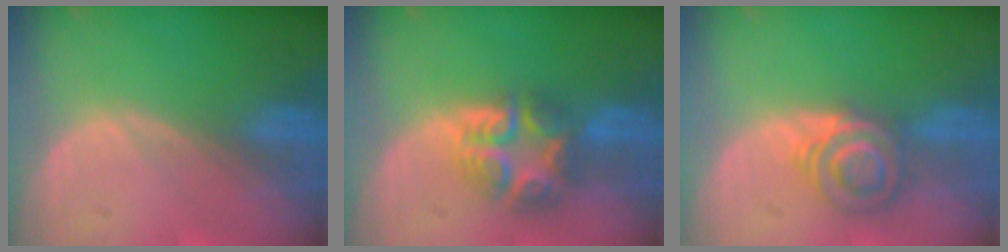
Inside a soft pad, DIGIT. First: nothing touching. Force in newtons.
{"total": 7.7, "press": 6.7, "slide": 3.8}
{"total": 5.7, "press": 5.6, "slide": 0.9}